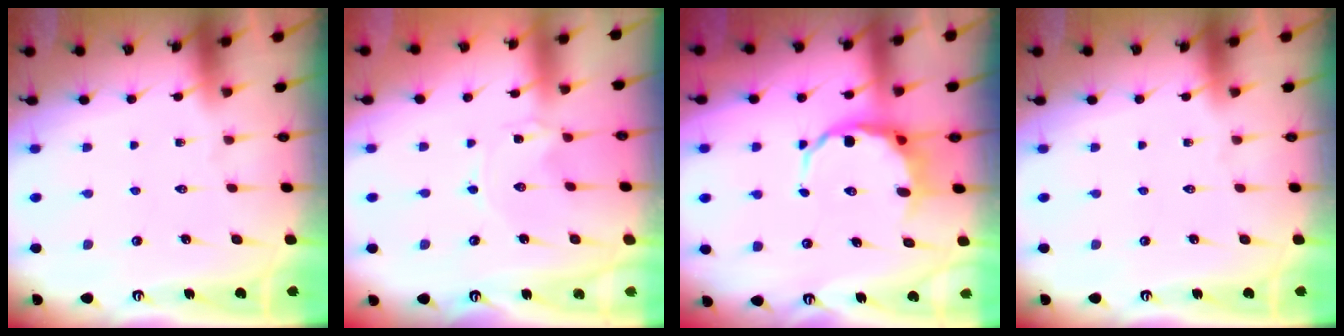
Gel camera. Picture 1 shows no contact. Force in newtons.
{"total": 0.0}
{"total": 7.7, "press": 7.4, "slide": 1.9}
{"total": 0.0}